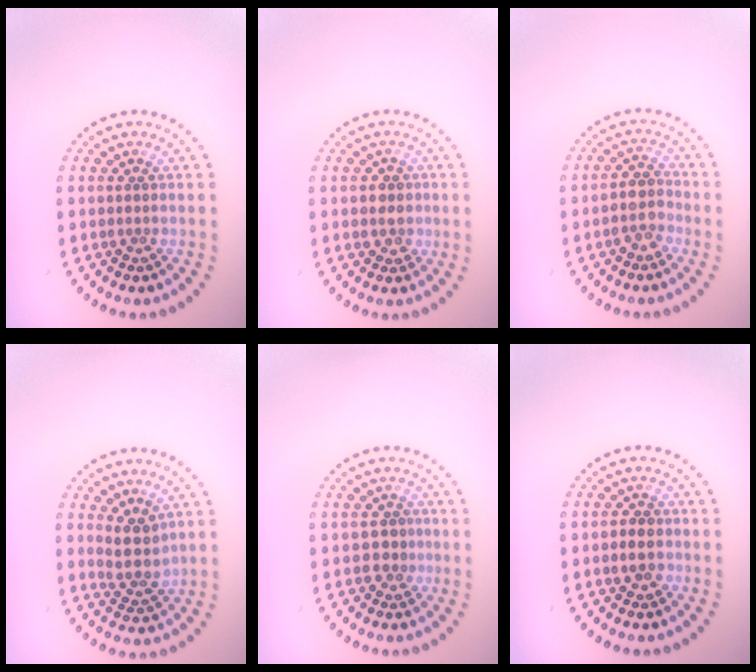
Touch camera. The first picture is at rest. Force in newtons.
{"total": 1.6, "press": 1.5, "slide": 0.7}
{"total": 2.5, "press": 2.3, "slide": 1.0}
{"total": 3.0, "press": 2.6, "slide": 1.5}
{"total": 1.9, "press": 1.8, "slide": 0.8}
{"total": 2.1, "press": 2.0, "slide": 0.7}